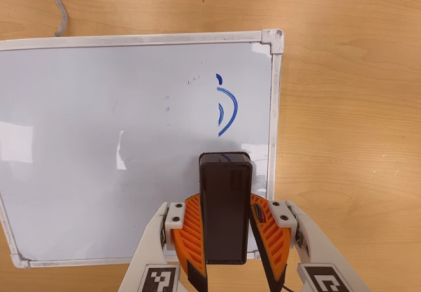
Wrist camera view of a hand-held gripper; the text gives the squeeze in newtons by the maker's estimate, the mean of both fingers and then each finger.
{"total": 6.5, "left": 6.1, "right": 6.9}